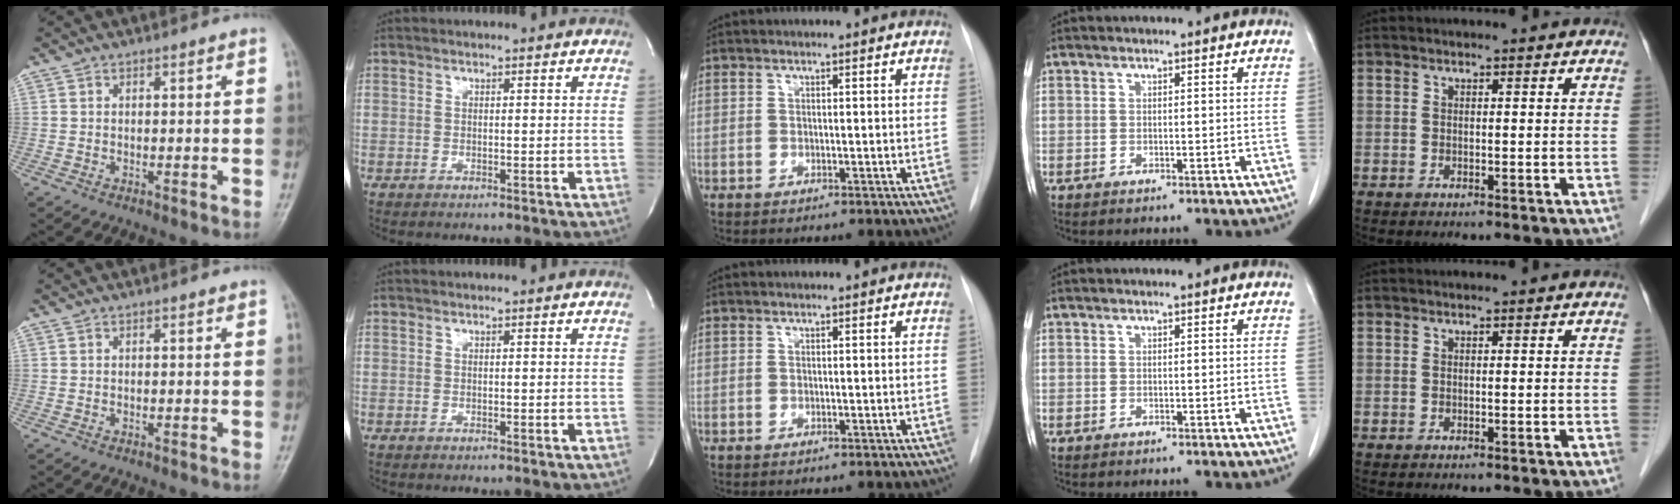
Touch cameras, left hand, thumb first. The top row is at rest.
{}